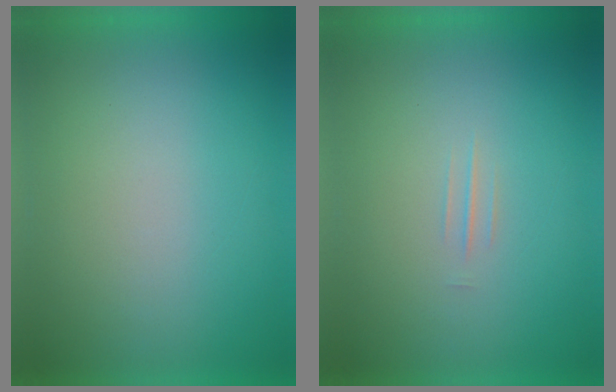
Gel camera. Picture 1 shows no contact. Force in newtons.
{"total": 1.3}